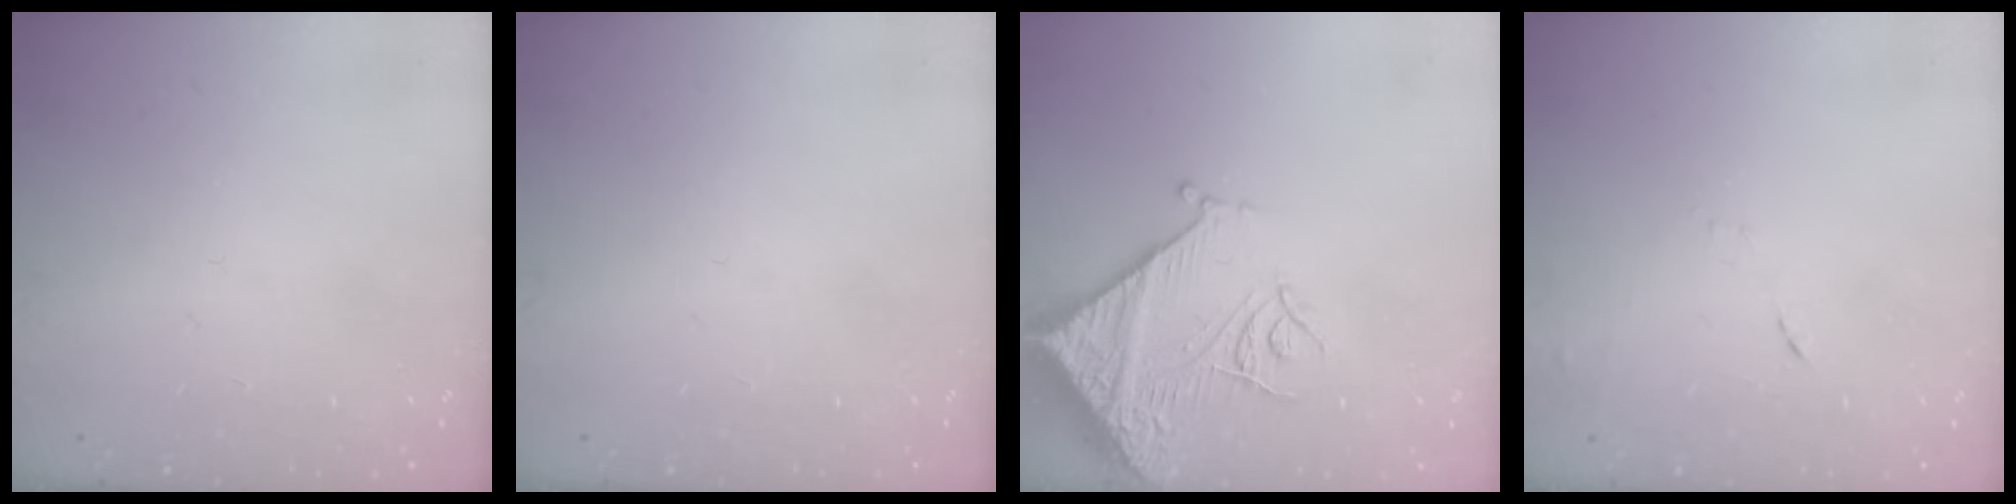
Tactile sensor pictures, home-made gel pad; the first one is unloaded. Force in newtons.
{"total": 0.0}
{"total": 15.5, "press": 15.3, "slide": 1.9}
{"total": 7.3, "press": 7.2, "slide": 0.7}